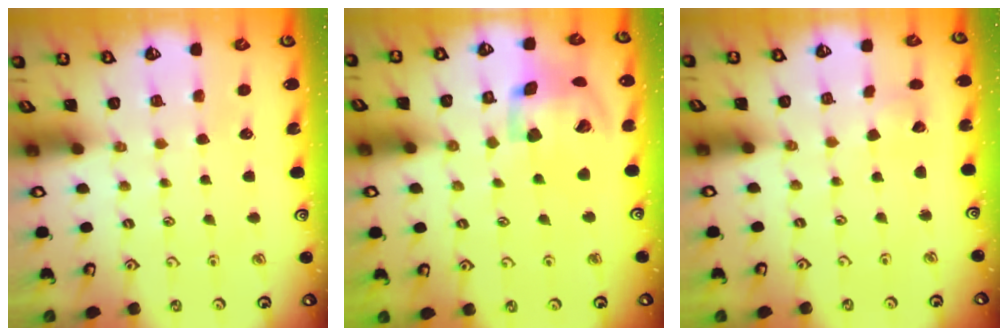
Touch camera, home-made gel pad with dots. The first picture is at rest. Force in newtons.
{"total": 19.1, "press": 18.9, "slide": 2.9}
{"total": 3.9, "press": 3.9, "slide": 0.3}